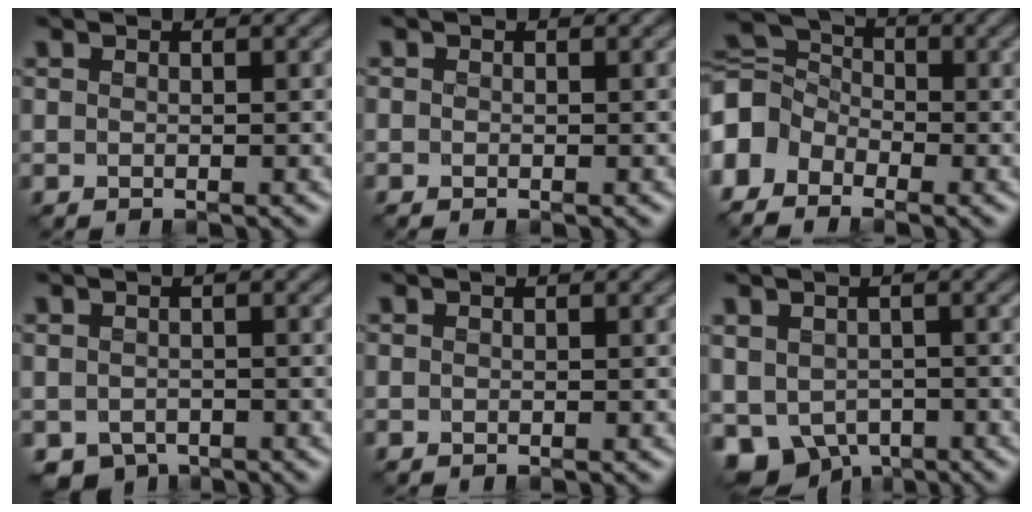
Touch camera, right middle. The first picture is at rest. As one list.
[{"total": 0.0}, {"total": 5.3, "force": [-2.6, 3.9, 2.5], "torque": [-0.057, 0.012, -0.078]}, {"total": 2.3, "force": [-1.5, 1.5, 0.9], "torque": [-0.018, -0.009, -0.030]}, {"total": 0.0}, {"total": 5.5, "force": [-2.1, 4.2, 2.9], "torque": [-0.058, -0.017, -0.036]}]